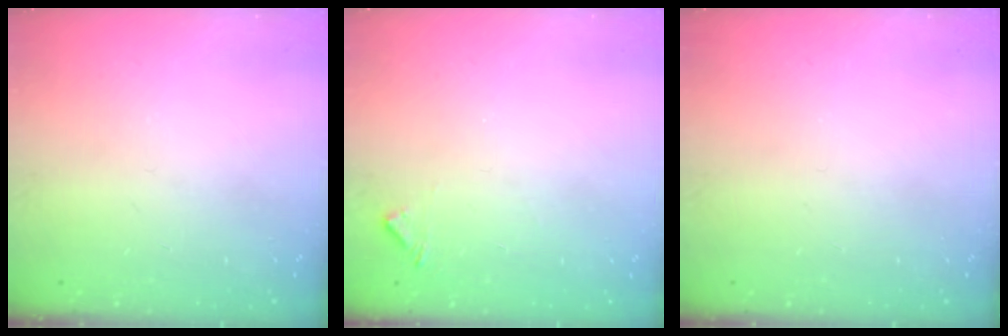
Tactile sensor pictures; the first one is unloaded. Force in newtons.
{"total": 5.7, "press": 5.7, "slide": 0.4}
{"total": 0.0}